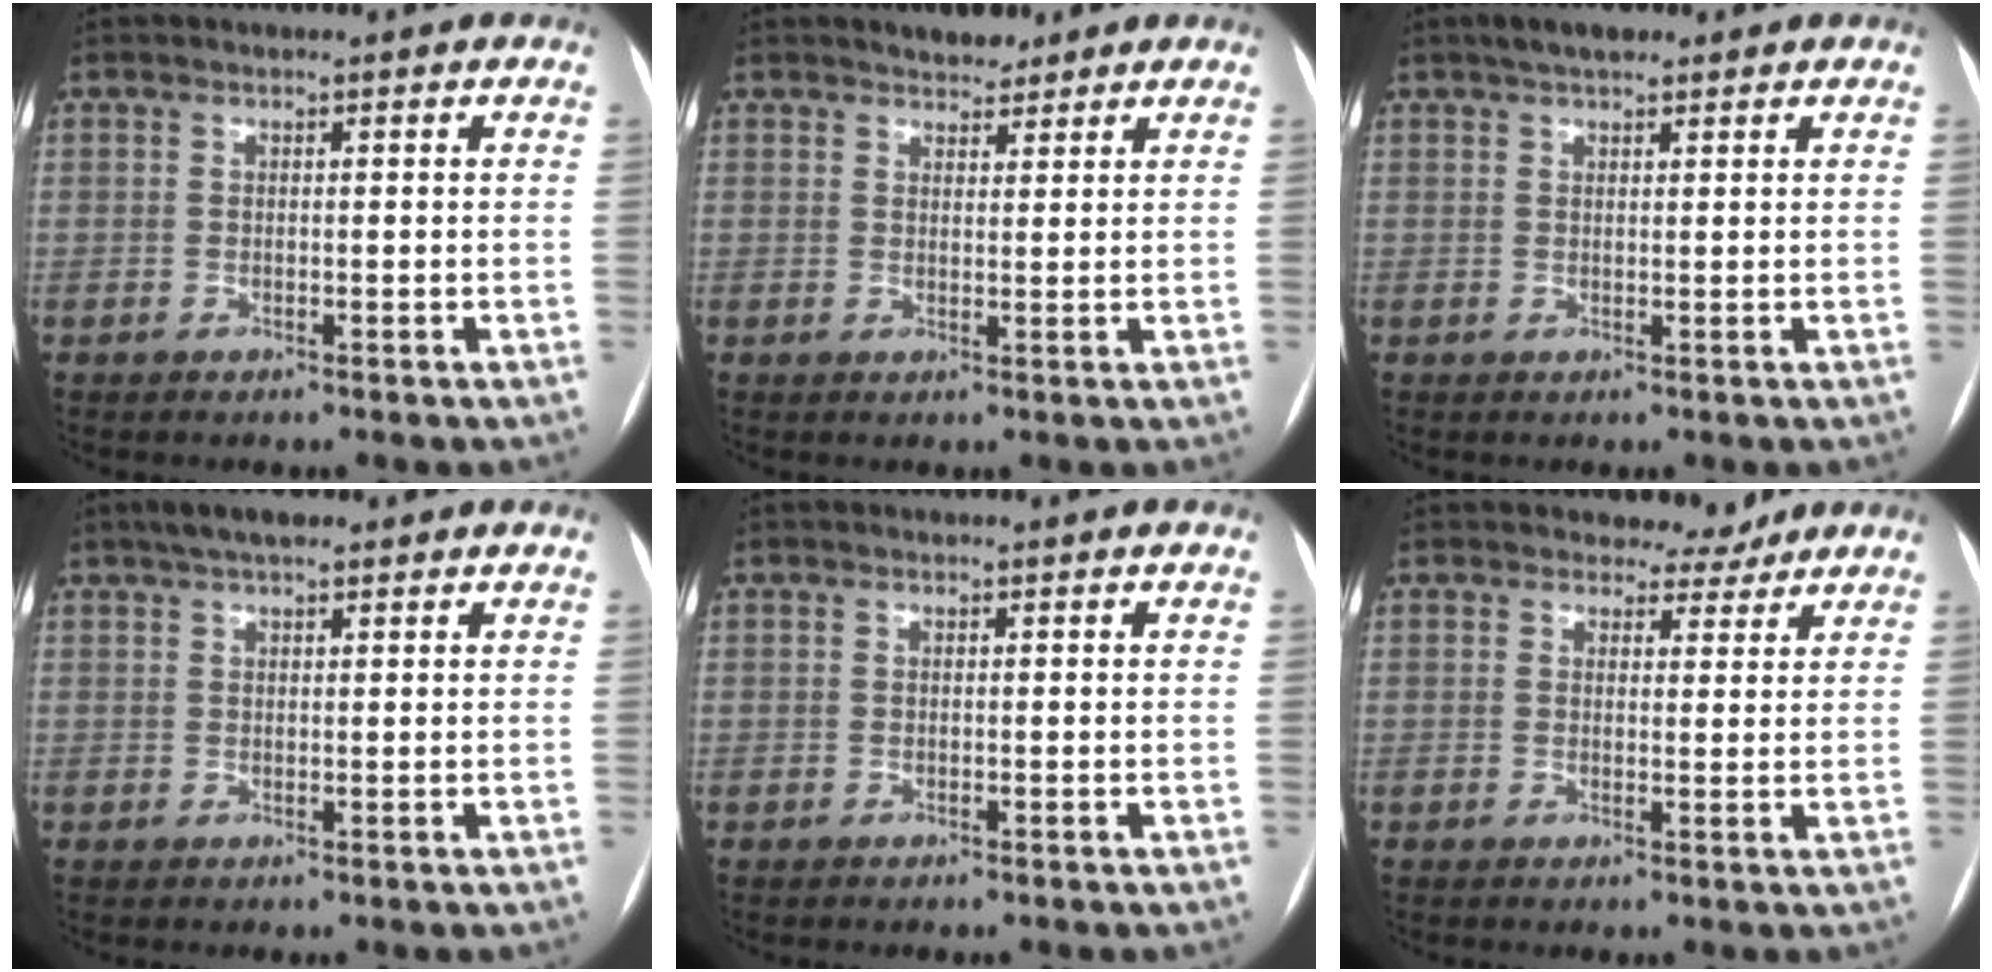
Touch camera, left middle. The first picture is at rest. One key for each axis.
{"total": 3.2, "fx": 2.7, "fy": 1.4, "fz": 0.9, "tx": -0.012, "ty": 0.005, "tz": 0.041}
{"total": 3.9, "fx": 2.9, "fy": 1.5, "fz": 2.2, "tx": -0.041, "ty": 0.020, "tz": 0.047}
{"total": 4.7, "fx": 3.4, "fy": 1.5, "fz": 2.9, "tx": -0.053, "ty": 0.024, "tz": 0.057}
{"total": 0.0}
{"total": 3.3, "fx": 2.9, "fy": 1.5, "fz": 0.1, "tx": 0.001, "ty": -0.004, "tz": 0.032}